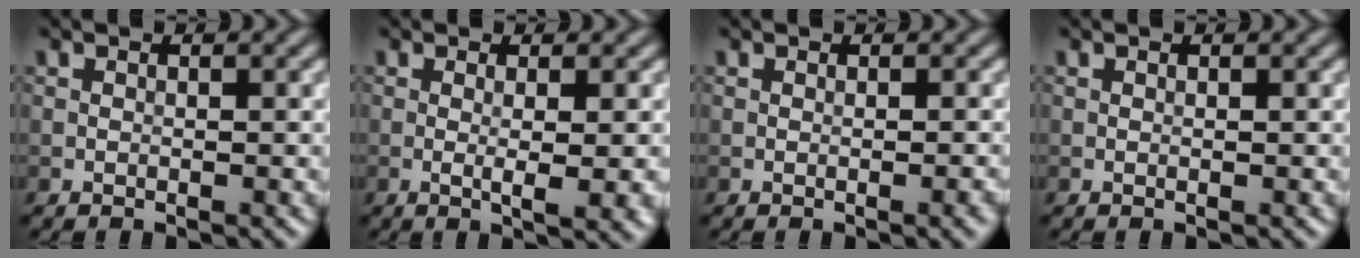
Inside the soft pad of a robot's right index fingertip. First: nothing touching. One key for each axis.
{"total": 3.1, "fx": -0.1, "fy": 0.6, "fz": 3.1, "tx": -0.047, "ty": -0.002, "tz": 0.001}
{"total": 1.7, "fx": -0.2, "fy": 0.5, "fz": 1.6, "tx": -0.015, "ty": 0.001, "tz": -0.005}
{"total": 0.0}